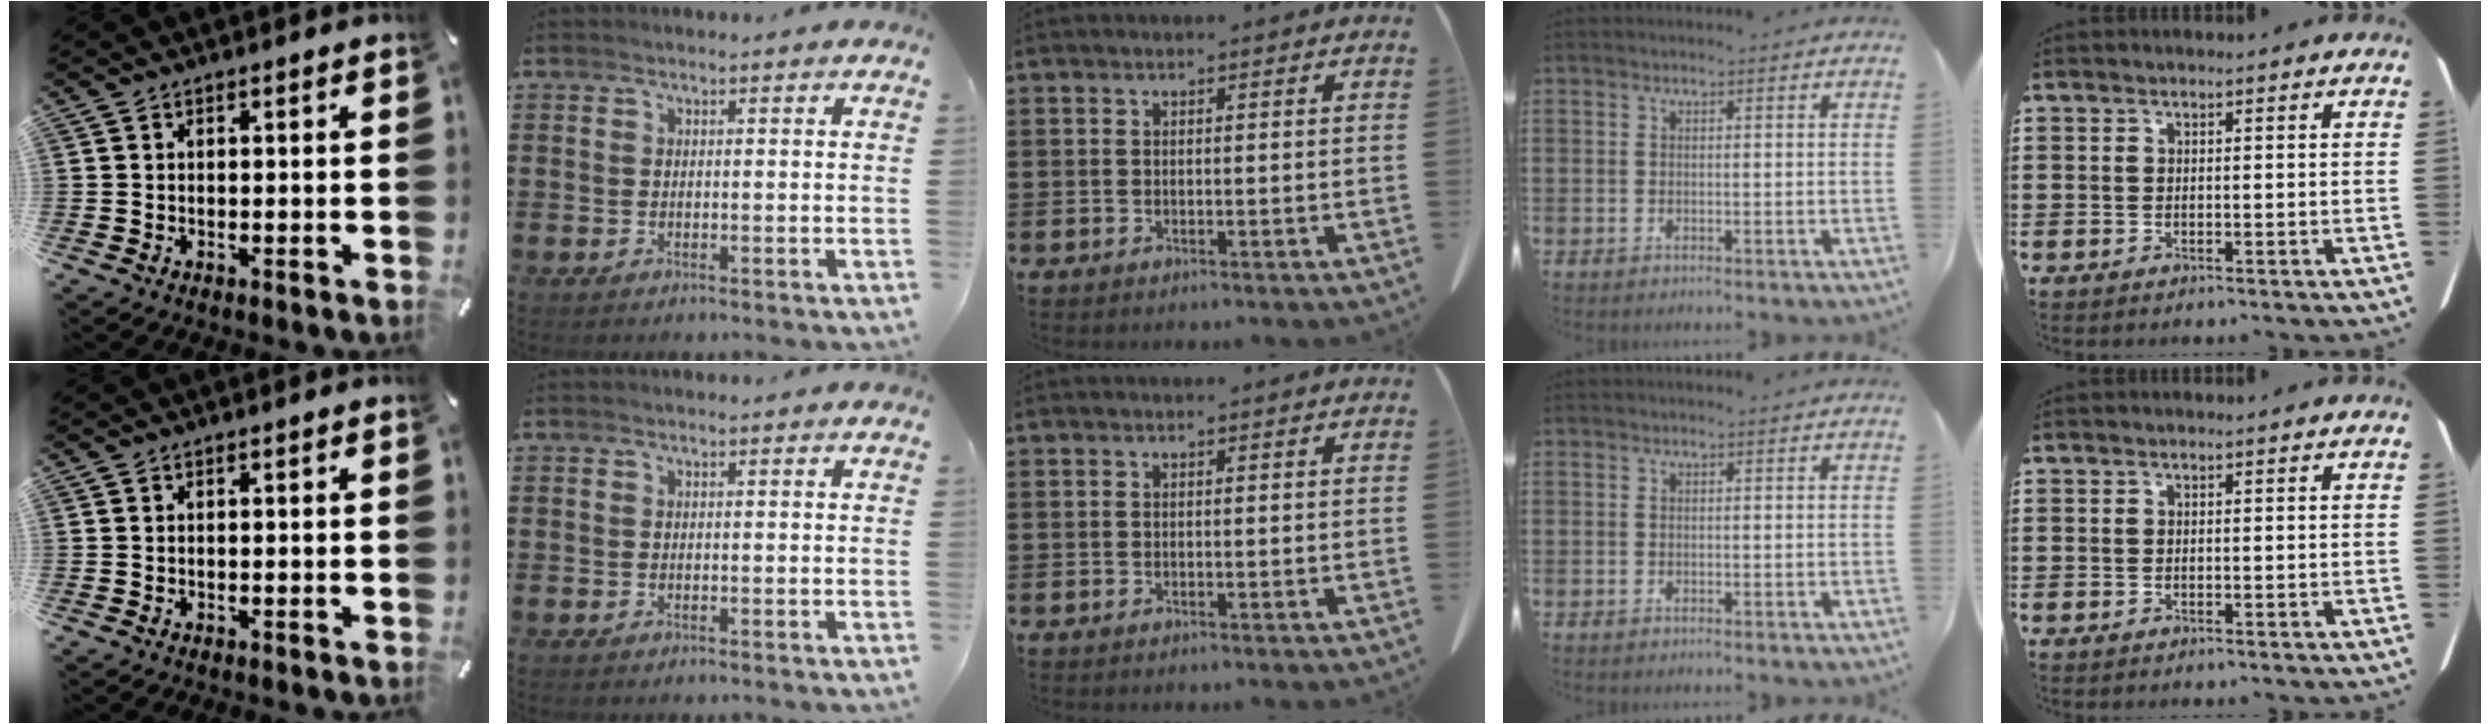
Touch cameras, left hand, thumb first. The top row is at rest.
{}